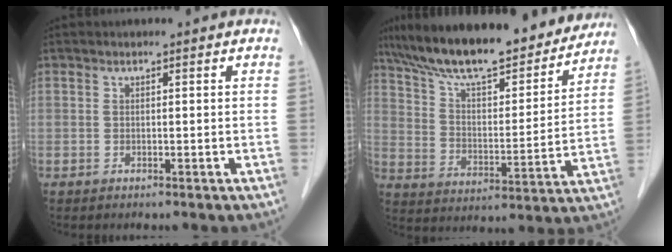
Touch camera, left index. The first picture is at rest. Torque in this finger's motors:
{"motor_torque": [0.99, -1.15, 0.73, 0.19]}